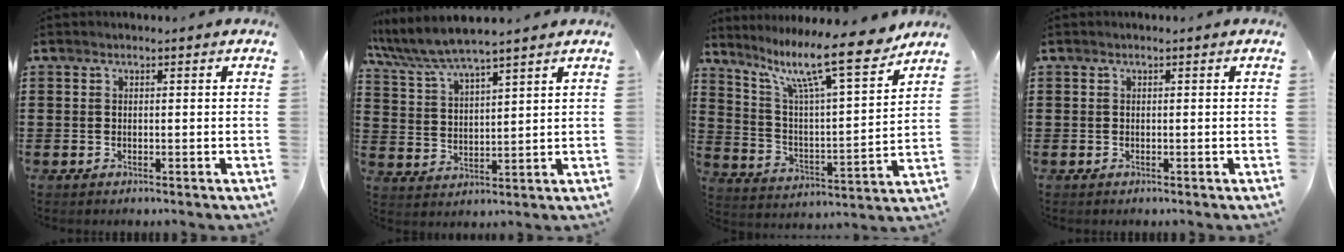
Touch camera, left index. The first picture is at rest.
{"total": 5.8, "force": [5.2, 0.3, 2.5], "torque": [-0.068, -0.023, 0.090]}
{"total": 12.8, "force": [9.8, 1.2, 8.2], "torque": [-0.171, -0.059, 0.159]}
{"total": 0.0}